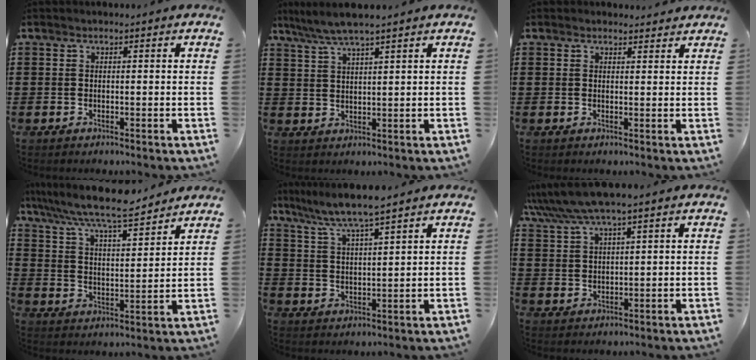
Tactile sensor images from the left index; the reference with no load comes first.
{"total": 3.9, "force": [2.9, 0.1, 2.6], "torque": [-0.055, -0.003, 0.053]}
{"total": 1.6, "force": [1.5, 0.5, 0.1], "torque": [0.002, 0.000, 0.029]}
{"total": 7.6, "force": [6.7, 0.5, 3.6], "torque": [-0.095, -0.037, 0.112]}
{"total": 5.3, "force": [4.7, -0.7, 2.4], "torque": [-0.064, -0.026, 0.078]}
{"total": 6.0, "force": [4.9, 0.3, 3.3], "torque": [-0.078, -0.012, 0.088]}